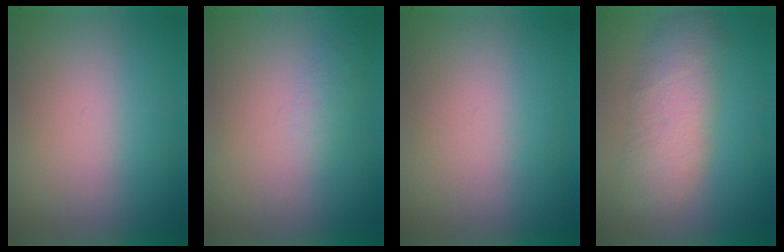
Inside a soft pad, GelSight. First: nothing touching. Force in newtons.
{"total": 1.2}
{"total": 0.0}
{"total": 3.5}